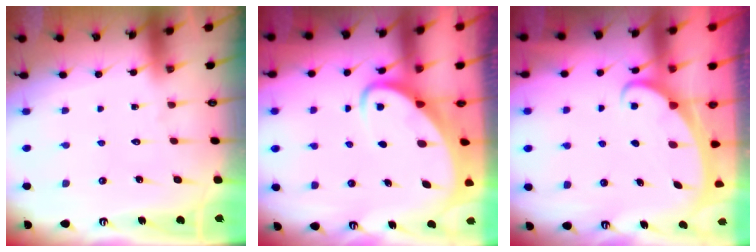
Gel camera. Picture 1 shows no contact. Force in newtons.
{"total": 3.8, "press": 3.7, "slide": 0.4}
{"total": 2.4, "press": 2.4, "slide": 0.3}